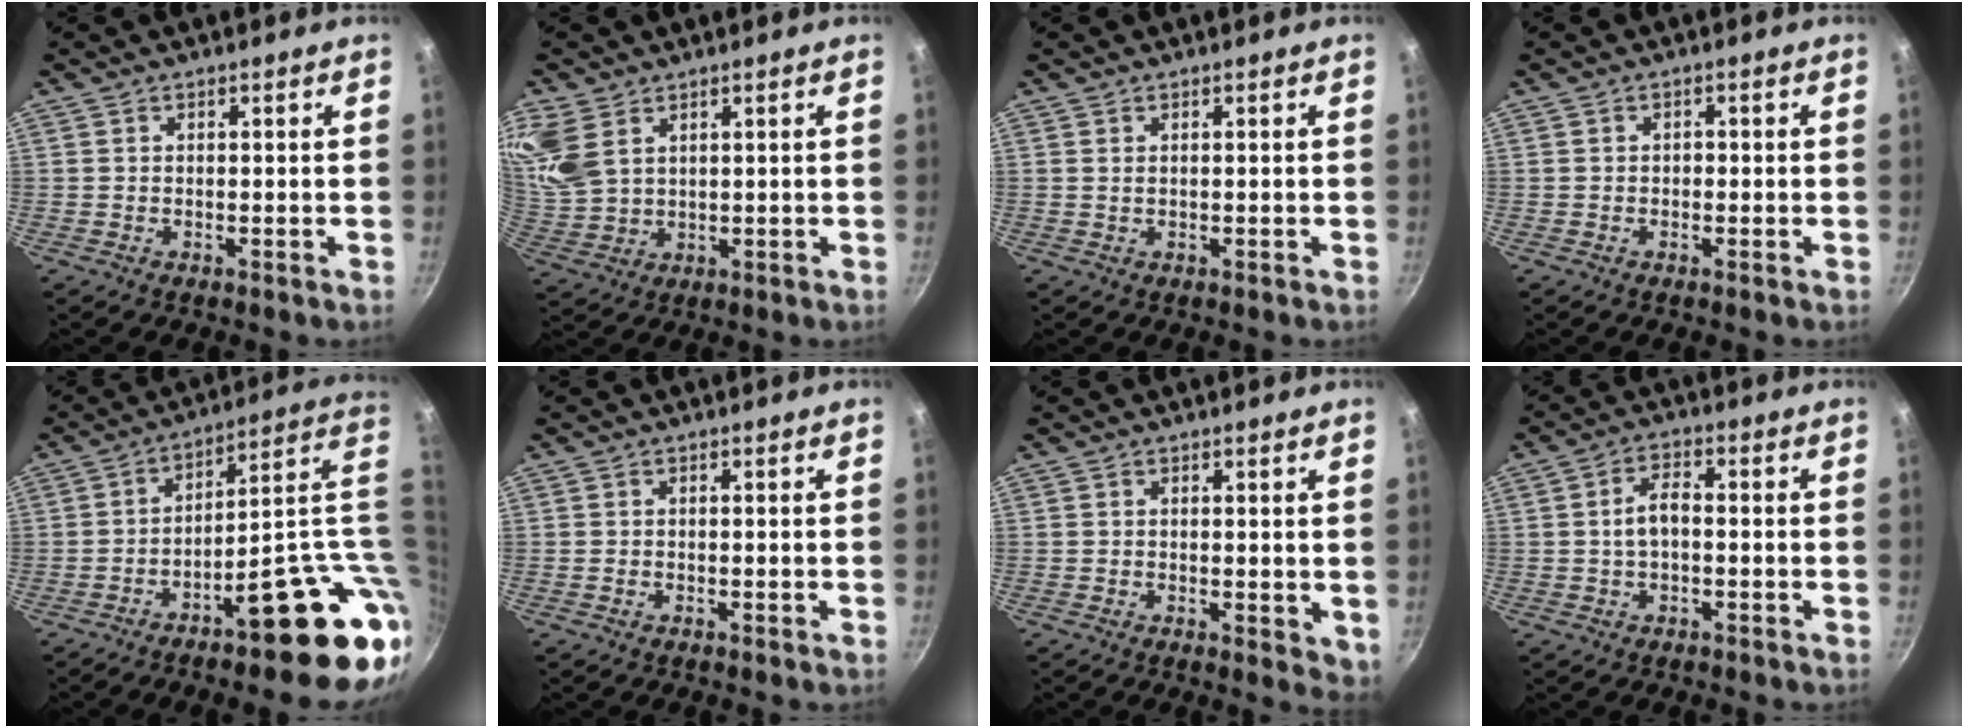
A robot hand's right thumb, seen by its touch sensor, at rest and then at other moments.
{"total": 10.1, "force": [5.2, 6.4, 5.8], "torque": [-0.119, -0.012, 0.114]}
{"total": 0.6, "force": [0.3, 0.3, 0.4], "torque": [-0.007, 0.001, 0.006]}
{"total": 1.0, "force": [-0.1, 0.8, 0.6], "torque": [-0.006, 0.005, -0.004]}
{"total": 22.3, "force": [-3.7, 7.5, 20.7], "torque": [-0.222, 0.015, -0.044]}
{"total": 0.0}
{"total": 3.8, "force": [0.7, 1.7, 3.3], "torque": [-0.036, -0.006, 0.009]}
{"total": 5.1, "force": [-0.3, 2.7, 4.3], "torque": [-0.076, 0.024, -0.009]}